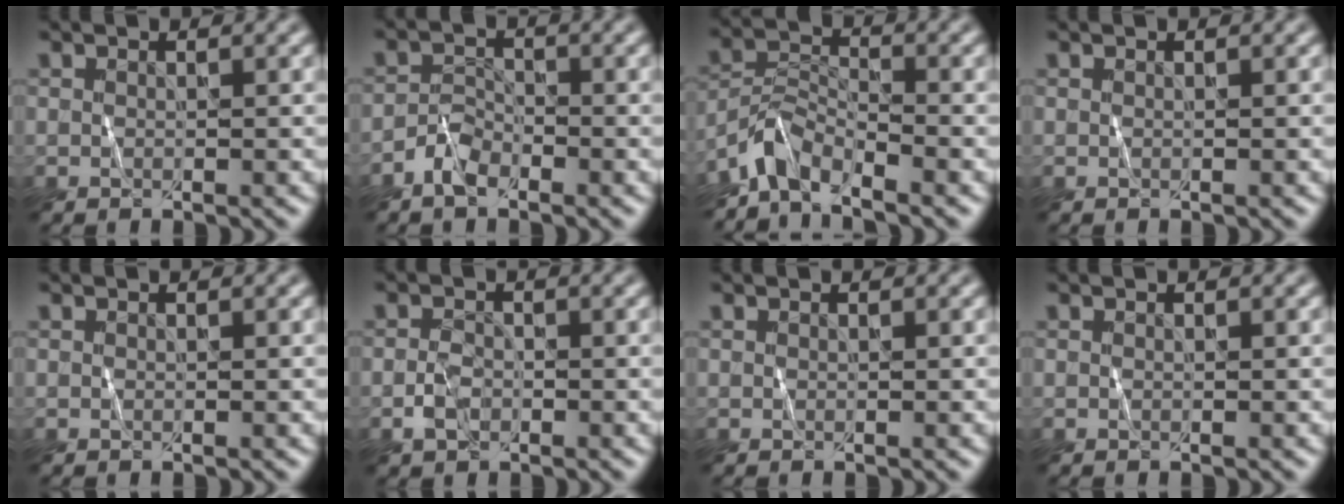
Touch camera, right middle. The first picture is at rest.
{"total": 2.2, "force": [-1.8, 0.9, 0.7], "torque": [-0.014, 0.008, -0.039]}
{"total": 3.8, "force": [-3.4, 1.2, 1.2], "torque": [-0.021, 0.007, -0.077]}
{"total": 0.0}
{"total": 0.0}
{"total": 1.7, "force": [-0.9, 1.2, 0.7], "torque": [-0.017, 0.003, -0.020]}
{"total": 0.0}
{"total": 0.0}